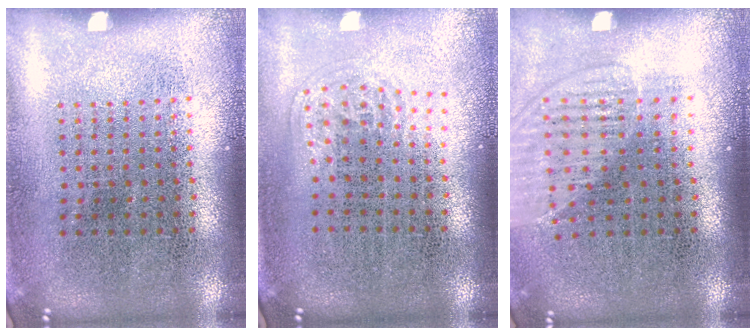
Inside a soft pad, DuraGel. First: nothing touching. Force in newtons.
{"total": 1.0, "press": 0.6, "slide": 0.8}
{"total": 1.4, "press": 1.2, "slide": 0.7}